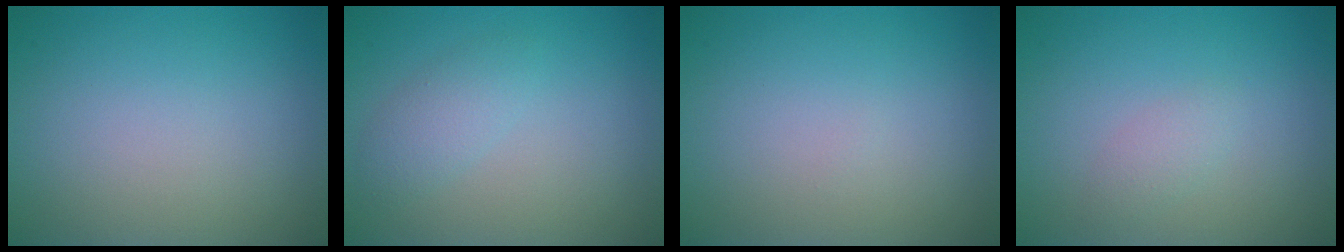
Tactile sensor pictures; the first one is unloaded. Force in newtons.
{"total": 1.9, "press": 1.9, "slide": 0.1}
{"total": 0.0}
{"total": 1.1, "press": 1.1, "slide": 0.0}